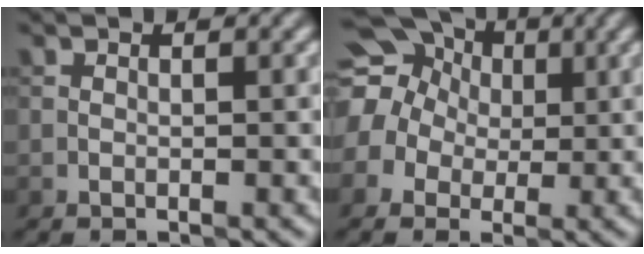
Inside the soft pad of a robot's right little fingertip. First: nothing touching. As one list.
[{"total": 16.7, "force": [4.4, 14.7, 6.5], "torque": [-0.157, 0.036, 0.026]}]